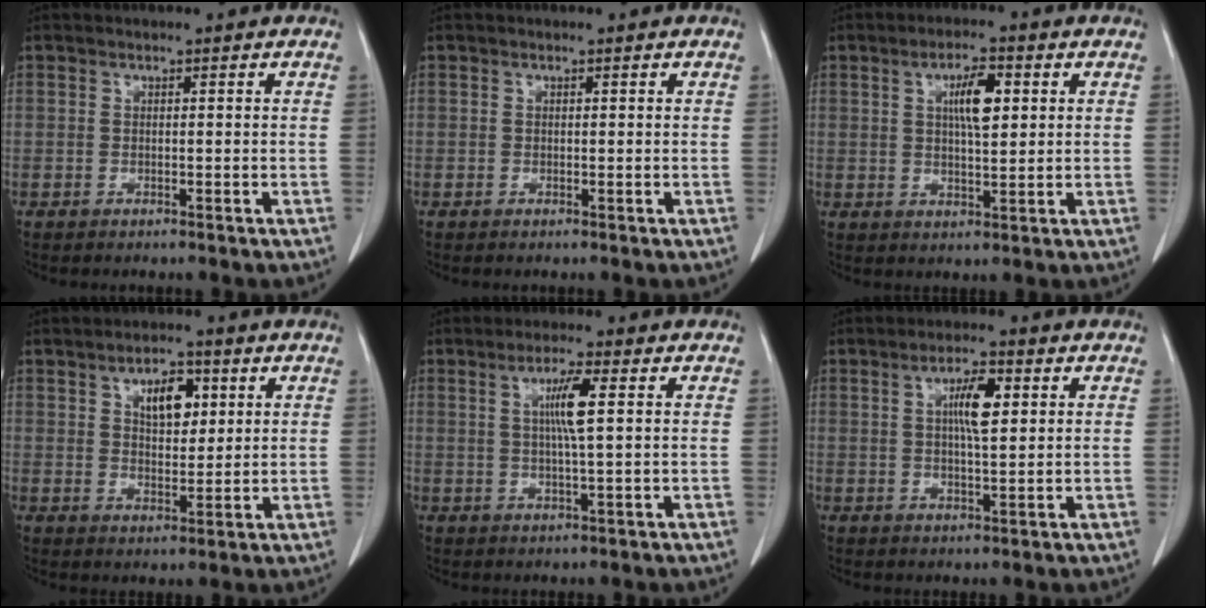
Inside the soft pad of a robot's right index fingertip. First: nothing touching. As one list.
[{"total": 0.0}, {"total": 5.9, "force": [1.7, 1.6, 5.4], "torque": [-0.095, 0.003, 0.030]}, {"total": 6.2, "force": [2.4, 3.0, 4.8], "torque": [-0.080, 0.004, 0.043]}, {"total": 5.3, "force": [1.2, -0.2, 5.2], "torque": [-0.095, -0.002, 0.022]}, {"total": 5.6, "force": [1.6, 1.2, 5.3], "torque": [-0.095, 0.003, 0.027]}]